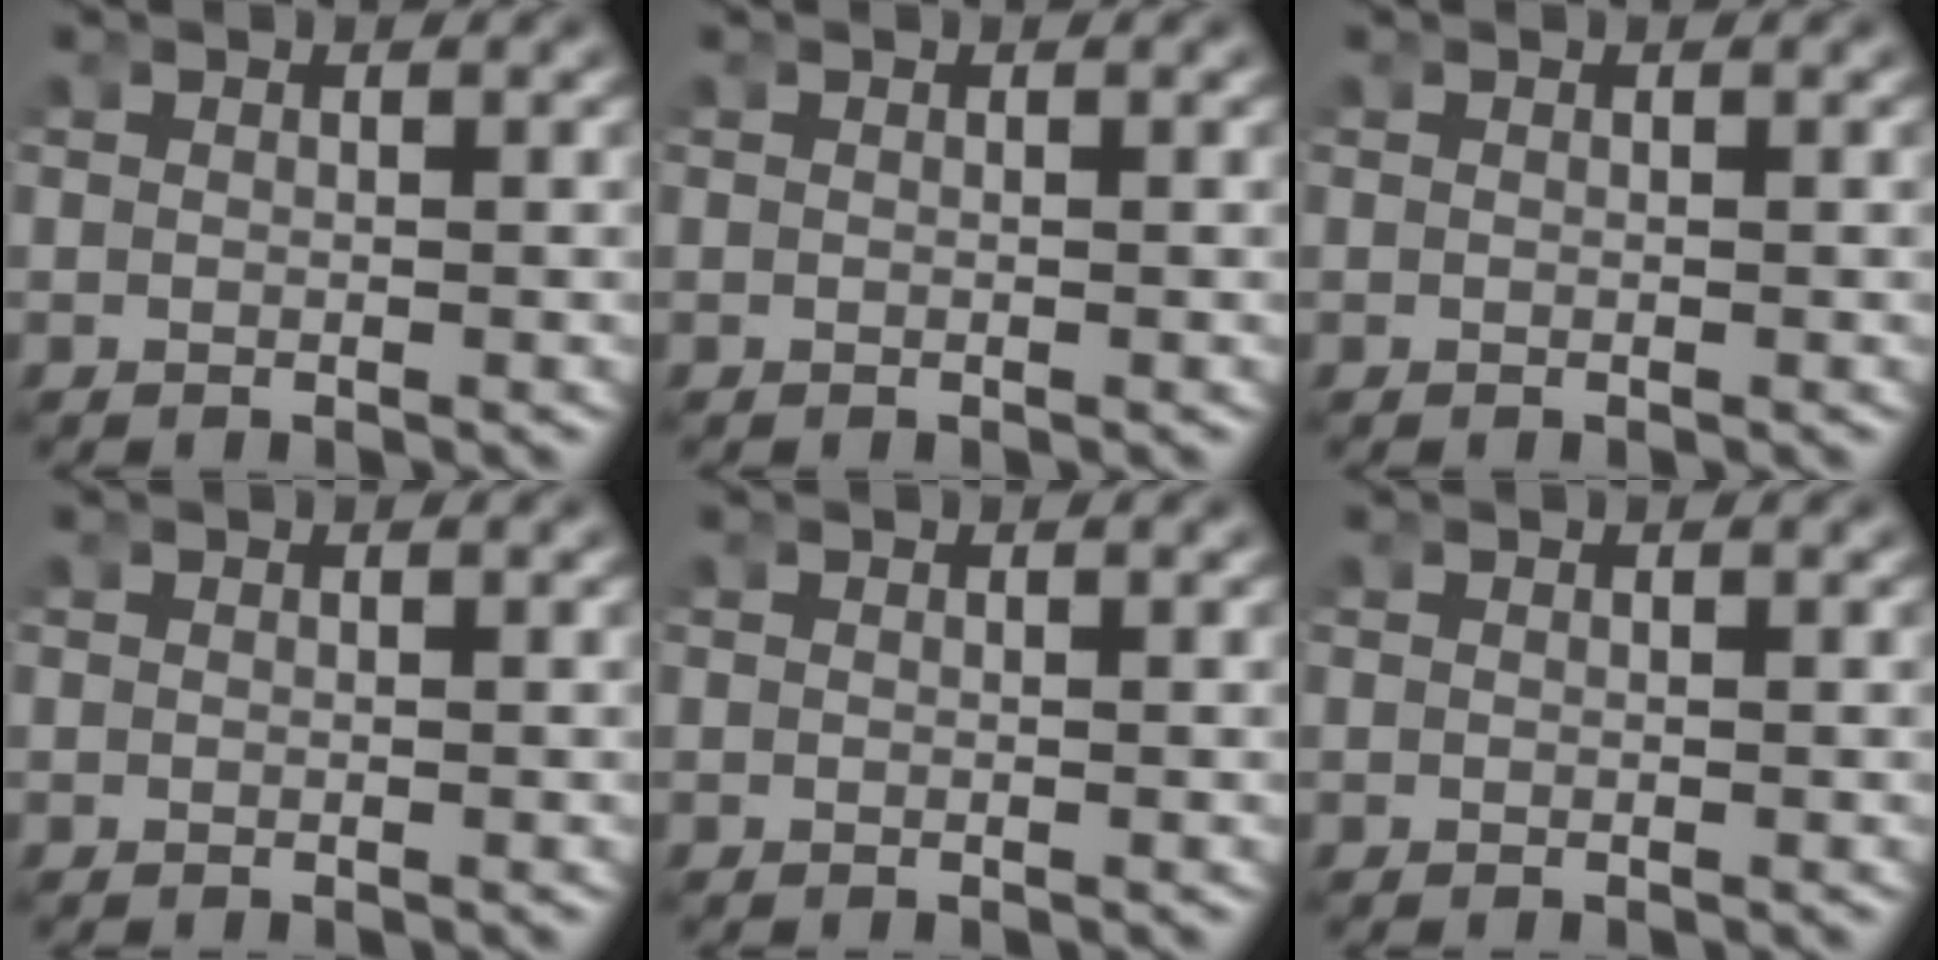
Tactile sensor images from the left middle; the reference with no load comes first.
{"total": 0.0}
{"total": 0.0}
{"total": 0.0}
{"total": 0.0}
{"total": 0.0}